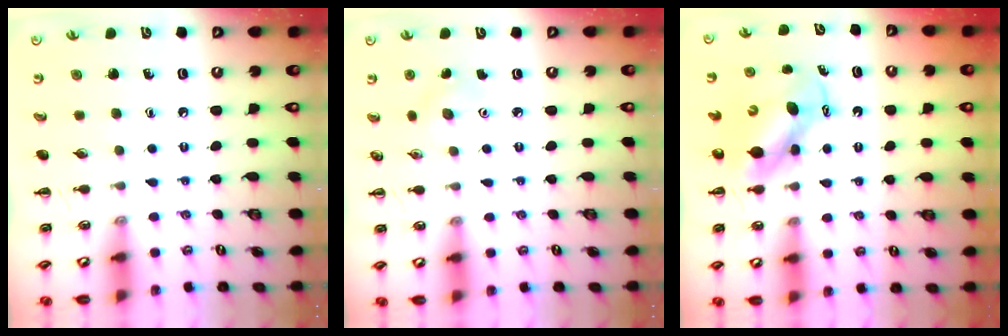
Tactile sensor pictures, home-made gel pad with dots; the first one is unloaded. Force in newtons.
{"total": 3.0, "press": 2.8, "slide": 0.8}
{"total": 6.4, "press": 6.4, "slide": 0.8}